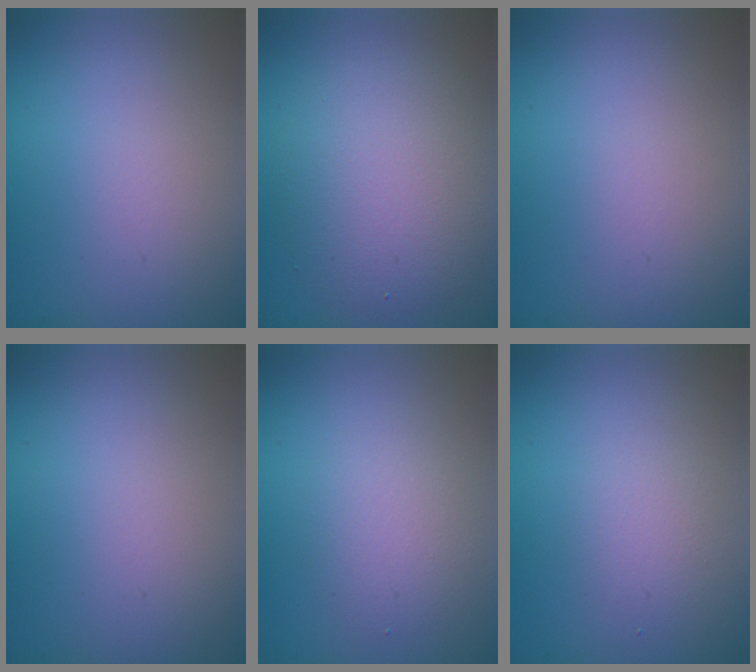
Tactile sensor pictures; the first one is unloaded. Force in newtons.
{"total": 5.1, "press": 5.1, "slide": 0.5}
{"total": 0.0}
{"total": 0.0}
{"total": 2.2, "press": 2.2, "slide": 0.0}
{"total": 1.3, "press": 1.3, "slide": 0.1}